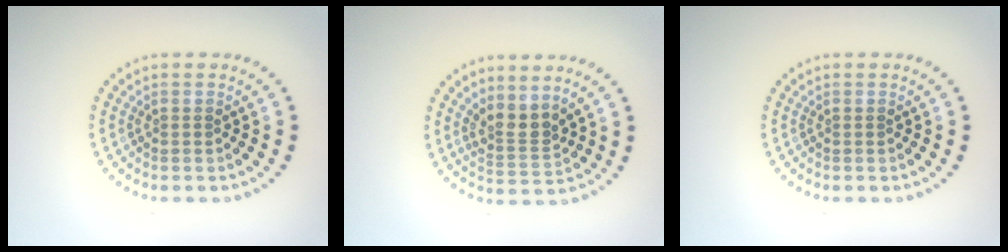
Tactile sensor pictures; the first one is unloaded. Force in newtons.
{"total": 2.6, "press": 1.9, "slide": 1.8}
{"total": 0.0}